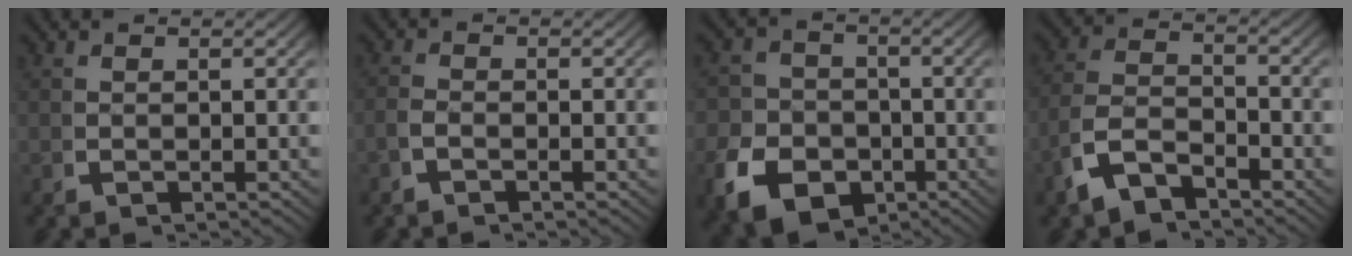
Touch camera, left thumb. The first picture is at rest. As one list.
[{"total": 1.1, "force": [-0.8, 0.4, 0.6], "torque": [-0.016, -0.003, -0.017]}, {"total": 9.8, "force": [-4.0, 7.8, 4.5], "torque": [-0.074, -0.037, -0.060]}, {"total": 5.7, "force": [-2.6, 3.8, 3.4], "torque": [-0.079, -0.024, -0.039]}]